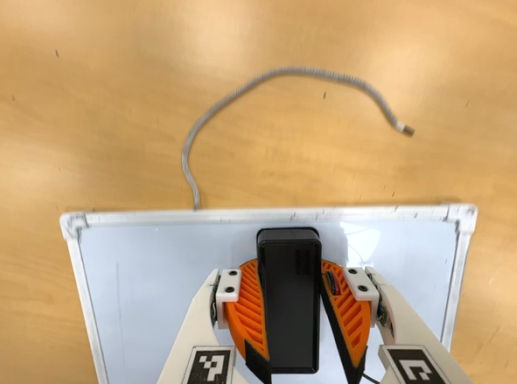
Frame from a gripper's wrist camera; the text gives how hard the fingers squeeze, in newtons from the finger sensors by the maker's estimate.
{"total": 13.0, "left": 14.8, "right": 11.3}